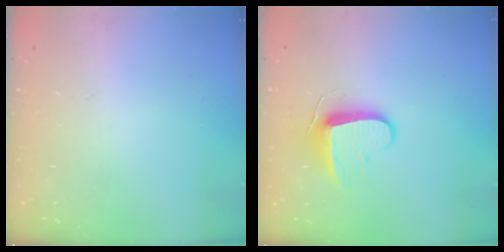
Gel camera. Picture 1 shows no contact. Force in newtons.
{"total": 8.7, "press": 8.7, "slide": 0.6}